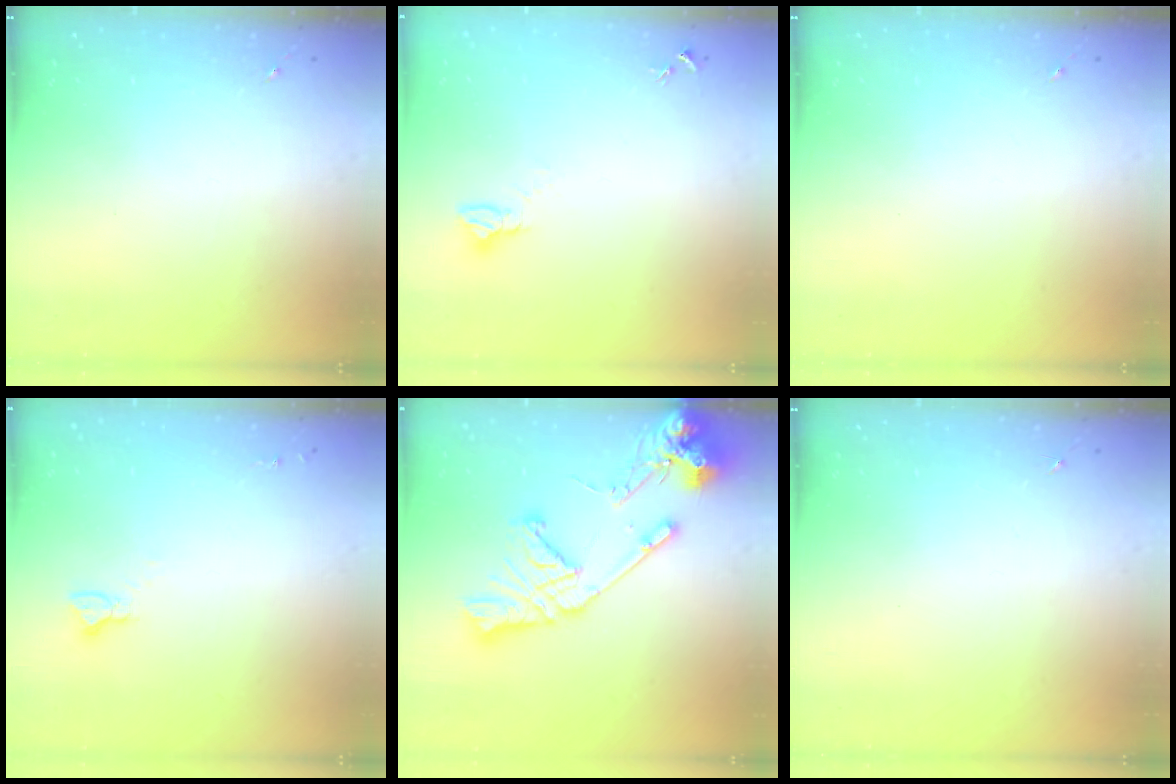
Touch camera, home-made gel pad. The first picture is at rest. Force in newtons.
{"total": 2.8, "press": 2.8, "slide": 0.1}
{"total": 0.0}
{"total": 2.9, "press": 2.9, "slide": 0.2}
{"total": 20.9, "press": 20.7, "slide": 2.5}
{"total": 0.0}